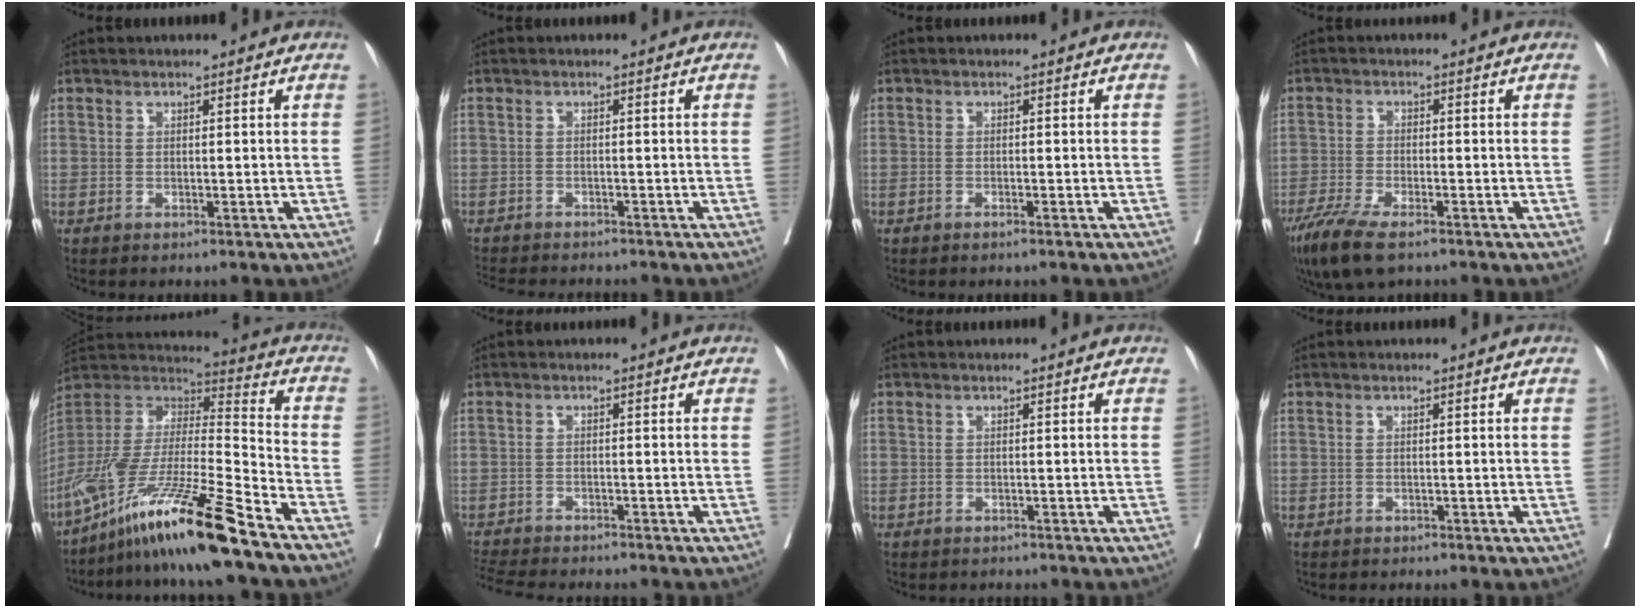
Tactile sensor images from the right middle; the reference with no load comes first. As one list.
[{"total": 8.5, "force": [-7.8, 1.6, 3.0], "torque": [-0.044, -0.009, -0.111]}, {"total": 1.2, "force": [-0.9, -0.1, 0.8], "torque": [-0.018, -0.001, -0.013]}, {"total": 8.0, "force": [-5.6, 1.9, 5.3], "torque": [-0.097, -0.019, -0.097]}, {"total": 21.7, "force": [-15.3, 0.2, 15.4], "torque": [-0.326, -0.044, -0.288]}, {"total": 9.4, "force": [-8.6, 1.2, 3.5], "torque": [-0.055, -0.012, -0.134]}, {"total": 2.8, "force": [-2.6, 0.9, 0.7], "torque": [-0.011, -0.003, -0.033]}, {"total": 1.2, "force": [-1.1, 0.4, 0.2], "torque": [-0.010, -0.002, -0.018]}]